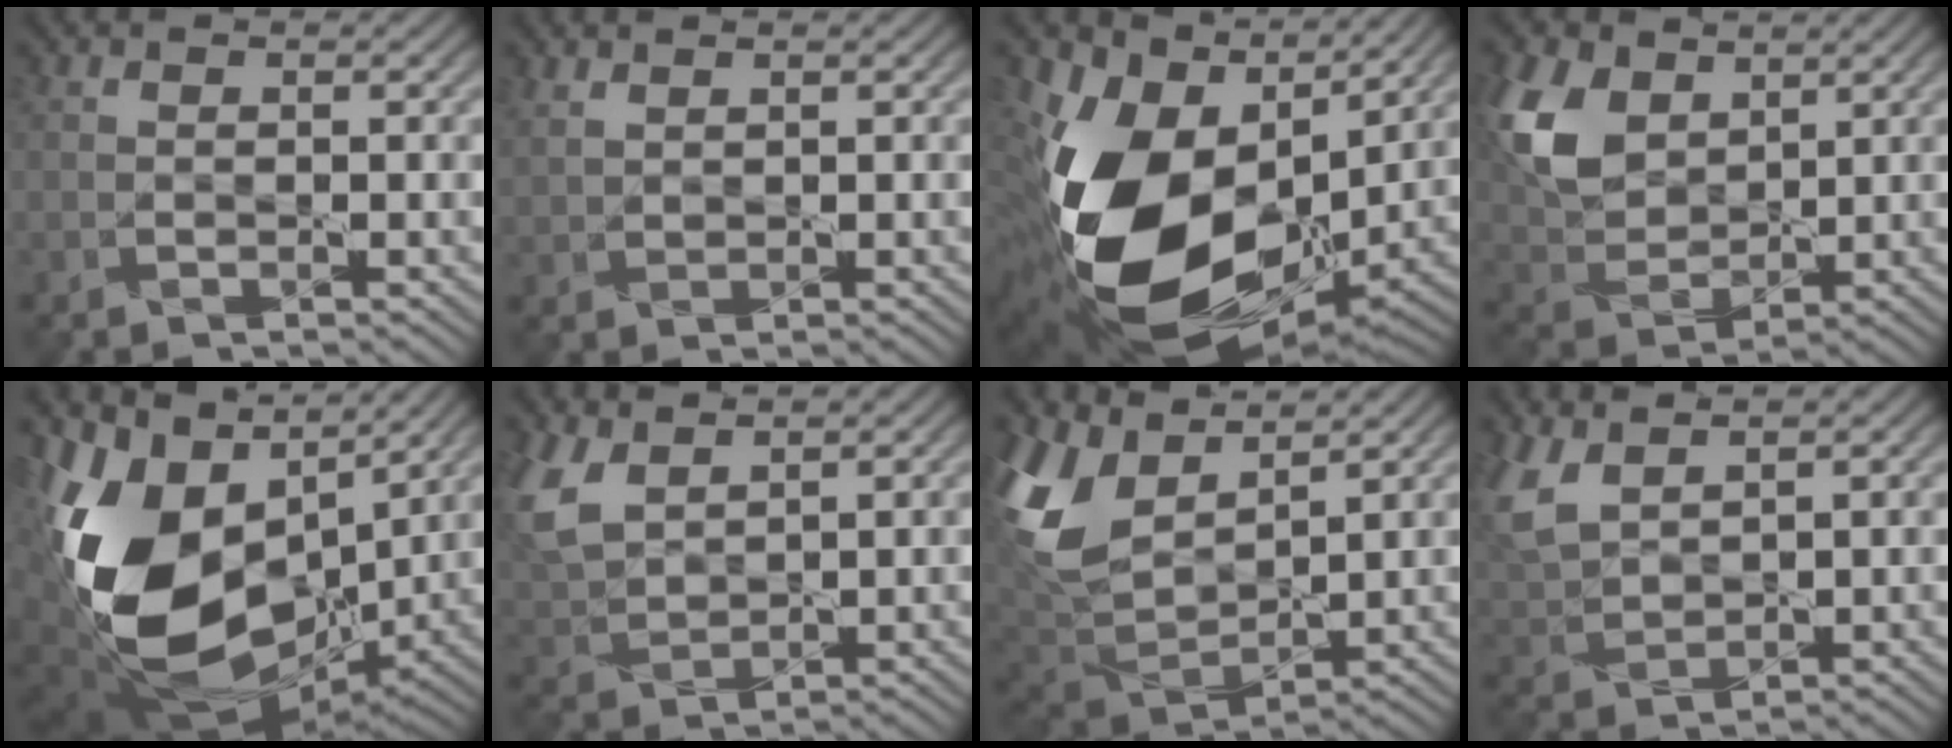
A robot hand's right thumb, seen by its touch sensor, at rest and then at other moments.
{"total": 1.7, "force": [1.4, 0.6, 0.8], "torque": [-0.028, 0.002, 0.036]}
{"total": 18.3, "force": [0.6, 12.7, 13.1], "torque": [-0.287, -0.039, 0.026]}
{"total": 9.9, "force": [4.2, 6.5, 6.2], "torque": [-0.173, 0.005, 0.089]}
{"total": 17.6, "force": [0.1, 10.9, 13.8], "torque": [-0.292, -0.007, -0.007]}
{"total": 7.7, "force": [4.0, 4.3, 5.0], "torque": [-0.155, 0.004, 0.089]}
{"total": 11.9, "force": [6.0, 6.7, 7.8], "torque": [-0.214, 0.016, 0.121]}
{"total": 6.7, "force": [3.9, 3.4, 4.2], "torque": [-0.127, 0.004, 0.087]}